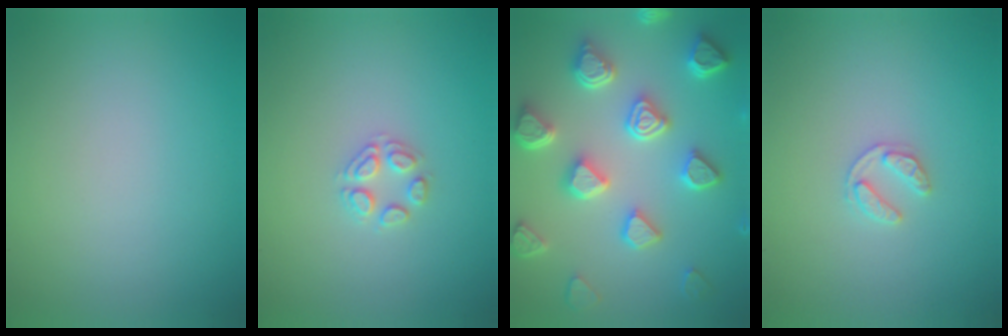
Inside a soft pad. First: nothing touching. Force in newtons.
{"total": 2.0, "press": 2.0, "slide": 0.1}
{"total": 7.1, "press": 5.7, "slide": 4.2}
{"total": 1.6, "press": 1.6, "slide": 0.3}